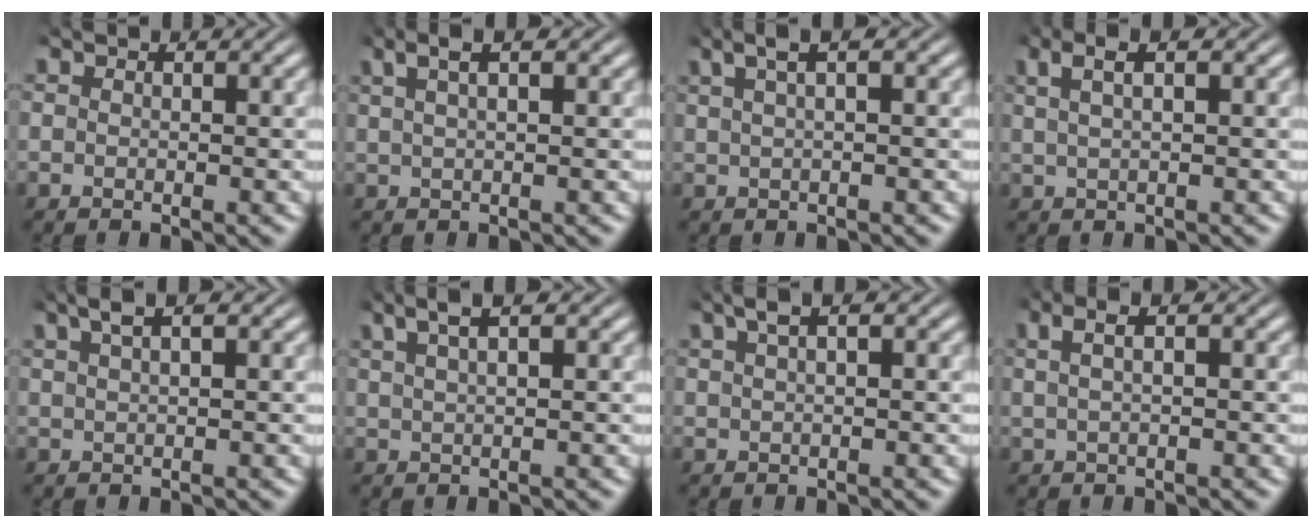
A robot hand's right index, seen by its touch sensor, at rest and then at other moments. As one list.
[{"total": 3.4, "force": [2.0, 1.0, 2.6], "torque": [-0.041, 0.019, 0.026]}, {"total": 3.8, "force": [2.2, 1.1, 2.9], "torque": [-0.042, 0.025, 0.026]}, {"total": 3.5, "force": [1.6, 1.4, 2.8], "torque": [-0.045, 0.019, 0.020]}, {"total": 3.2, "force": [2.2, 0.7, 2.3], "torque": [-0.040, 0.017, 0.032]}, {"total": 3.8, "force": [2.6, 0.9, 2.7], "torque": [-0.045, 0.019, 0.037]}, {"total": 3.1, "force": [1.8, 0.9, 2.3], "torque": [-0.039, 0.018, 0.025]}, {"total": 3.0, "force": [1.0, 1.4, 2.5], "torque": [-0.040, 0.018, 0.009]}]